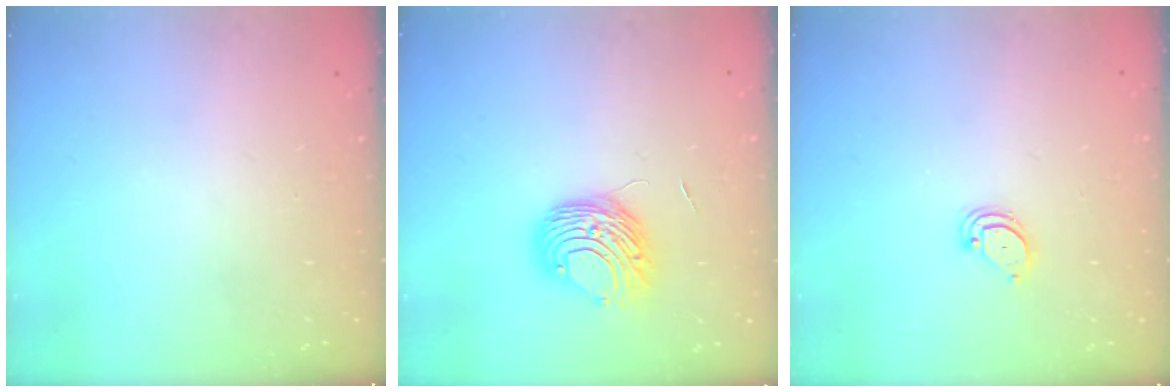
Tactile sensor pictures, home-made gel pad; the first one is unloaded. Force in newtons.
{"total": 9.2, "press": 9.2, "slide": 0.5}
{"total": 3.0, "press": 3.0, "slide": 0.2}